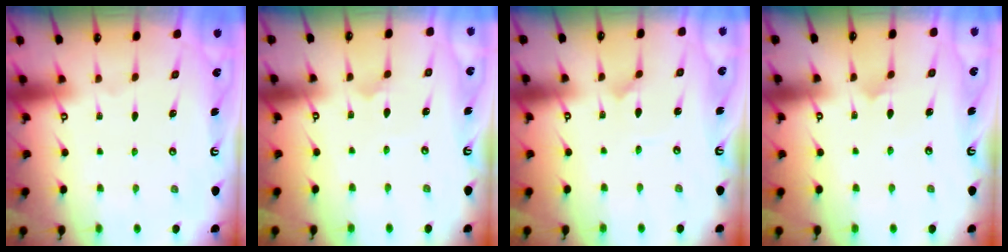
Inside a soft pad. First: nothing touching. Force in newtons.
{"total": 3.2, "press": 3.1, "slide": 0.2}
{"total": 1.6, "press": 1.6, "slide": 0.1}
{"total": 4.3, "press": 4.3, "slide": 0.4}